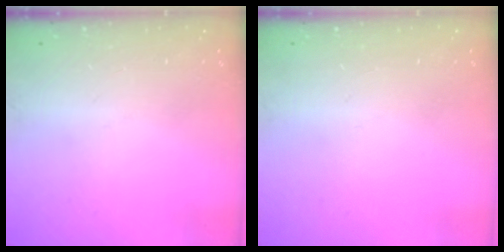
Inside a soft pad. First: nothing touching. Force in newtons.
{"total": 0.0}